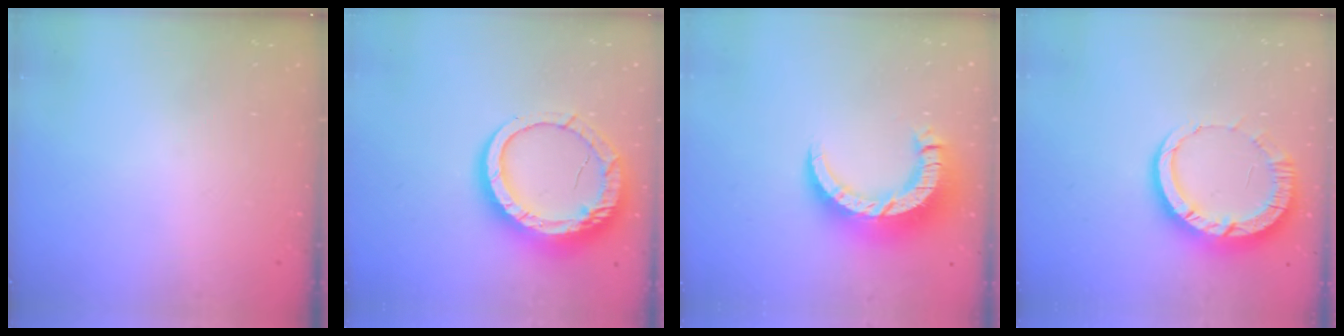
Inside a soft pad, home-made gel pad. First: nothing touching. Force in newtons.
{"total": 16.4, "press": 16.3, "slide": 1.7}
{"total": 12.9, "press": 12.9, "slide": 1.3}
{"total": 11.3, "press": 11.2, "slide": 1.2}